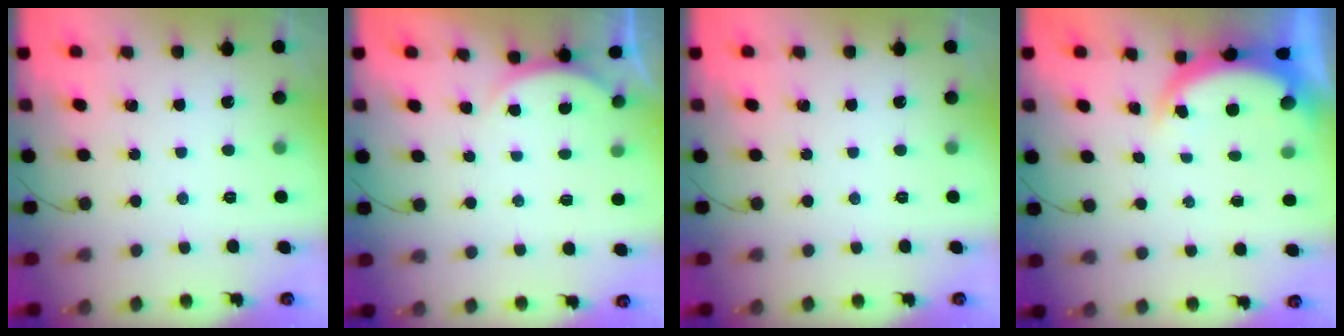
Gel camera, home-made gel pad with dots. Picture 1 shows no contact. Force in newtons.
{"total": 2.4, "press": 2.4, "slide": 0.6}
{"total": 0.0}
{"total": 4.6, "press": 4.6, "slide": 0.1}